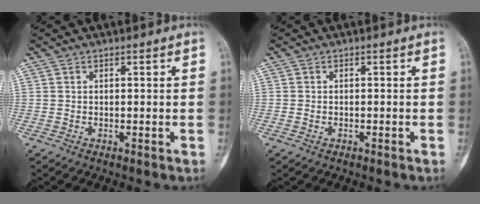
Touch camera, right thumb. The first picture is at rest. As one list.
[{"total": 0.6, "force": [-0.3, 0.3, 0.4], "torque": [-0.011, 0.006, -0.003]}]